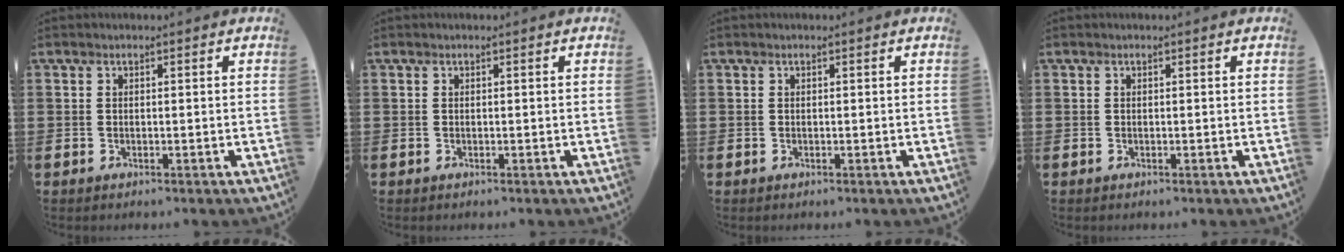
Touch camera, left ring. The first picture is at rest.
{"total": 0.0}
{"total": 0.0}
{"total": 0.0}